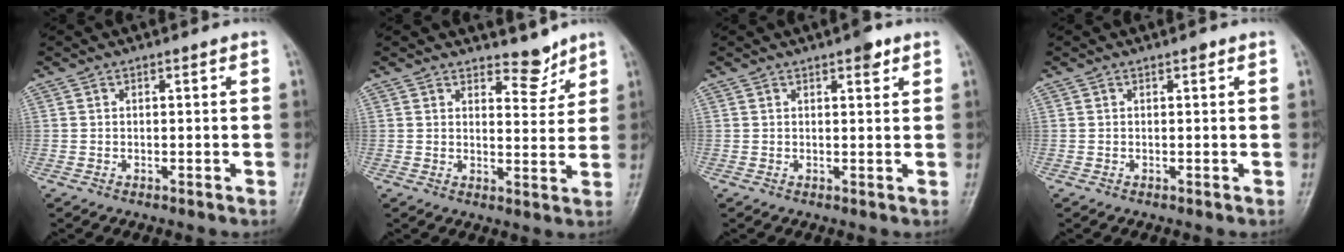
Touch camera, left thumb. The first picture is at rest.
{"total": 4.6, "force": [3.8, 2.1, 1.3], "torque": [0.007, -0.032, 0.058]}
{"total": 2.8, "force": [1.7, 1.1, 1.9], "torque": [-0.018, -0.005, 0.020]}
{"total": 0.7, "force": [0.4, 0.4, 0.5], "torque": [-0.003, 0.000, 0.002]}